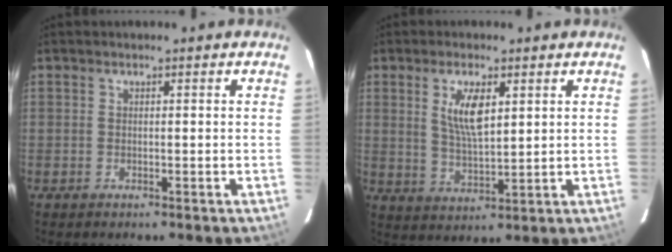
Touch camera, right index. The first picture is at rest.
{"total": 7.1, "force": [2.6, 2.6, 6.1], "torque": [-0.110, -0.003, 0.056]}